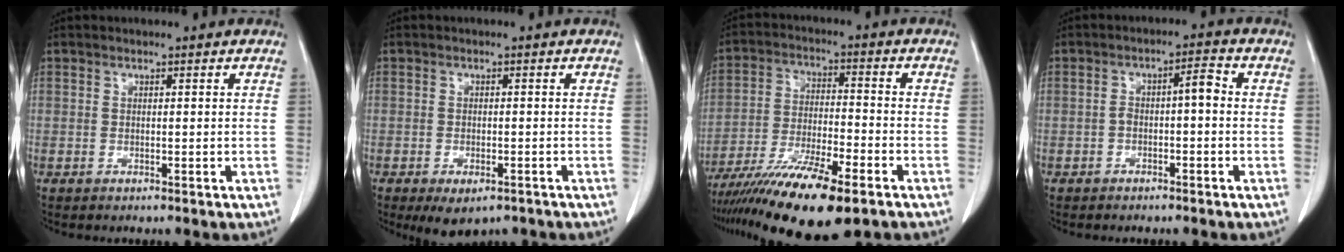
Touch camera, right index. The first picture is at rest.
{"total": 5.0, "force": [-3.3, 2.3, 2.9], "torque": [-0.041, -0.006, -0.043]}
{"total": 15.1, "force": [-10.5, 2.0, 10.6], "torque": [-0.194, -0.037, -0.183]}
{"total": 3.4, "force": [-0.5, 0.9, 3.3], "torque": [-0.053, 0.019, -0.008]}